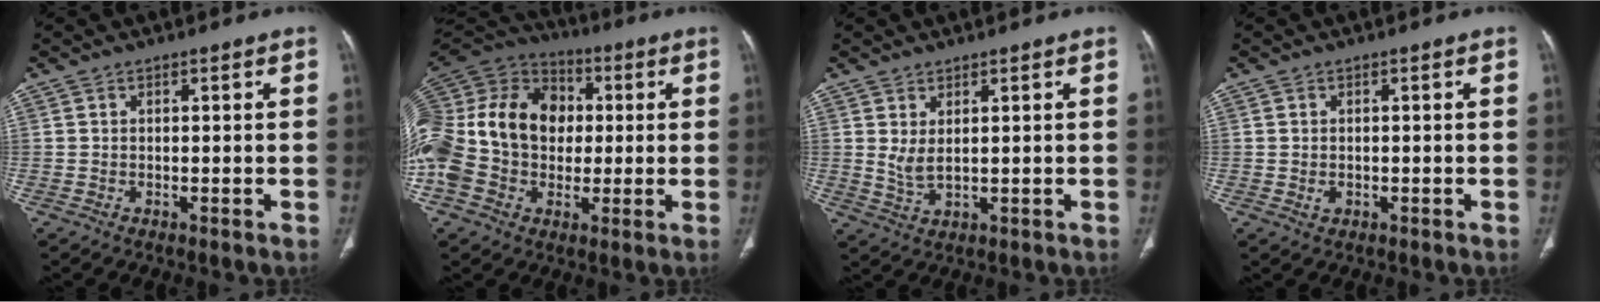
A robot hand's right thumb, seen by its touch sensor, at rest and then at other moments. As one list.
[{"total": 27.3, "force": [0.7, 20.3, 18.2], "torque": [-0.415, 0.058, 0.021]}, {"total": 3.5, "force": [1.1, 1.4, 3.0], "torque": [-0.062, -0.013, 0.032]}, {"total": 1.3, "force": [-0.2, 1.0, 0.8], "torque": [-0.012, 0.002, 0.002]}]